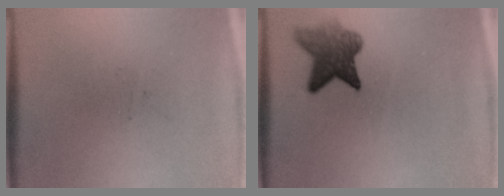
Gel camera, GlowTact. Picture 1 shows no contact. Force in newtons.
{"total": 5.9}